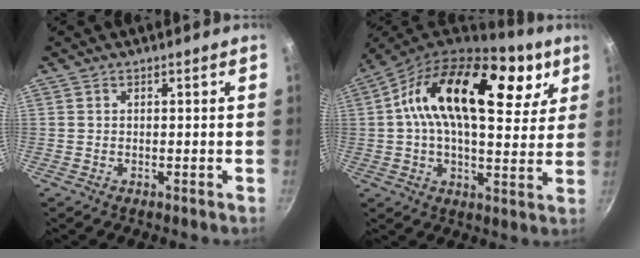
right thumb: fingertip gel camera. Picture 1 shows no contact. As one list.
[{"total": 24.3, "force": [8.8, 12.9, 18.6], "torque": [-0.284, -0.012, 0.116]}]